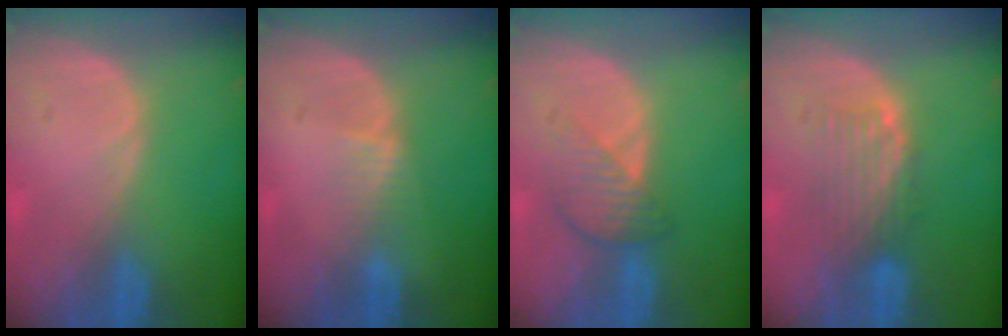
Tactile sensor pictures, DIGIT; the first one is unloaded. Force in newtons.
{"total": 1.6, "press": 1.6, "slide": 0.3}
{"total": 4.3, "press": 3.8, "slide": 1.9}
{"total": 5.1, "press": 4.3, "slide": 2.7}